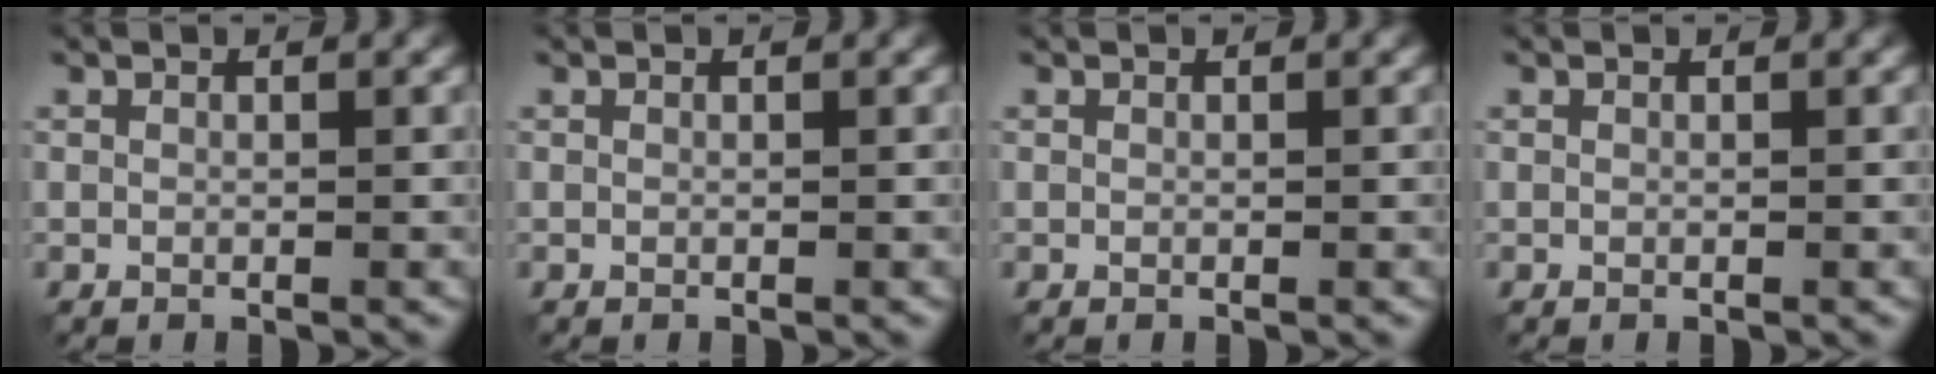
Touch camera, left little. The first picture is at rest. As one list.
[{"total": 0.0}, {"total": 0.0}, {"total": 0.0}]